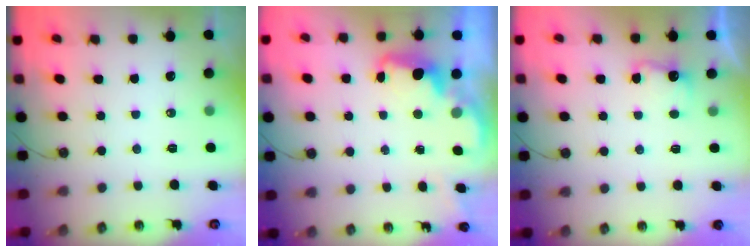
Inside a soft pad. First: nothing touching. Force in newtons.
{"total": 2.6, "press": 2.6, "slide": 0.5}
{"total": 3.8, "press": 3.6, "slide": 1.0}